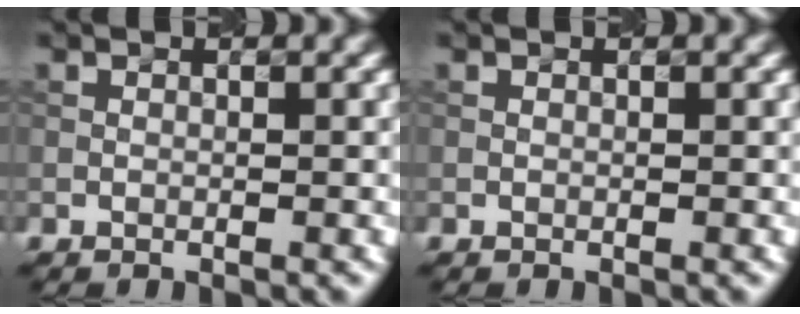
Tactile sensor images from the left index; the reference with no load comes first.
{"total": 0.0}